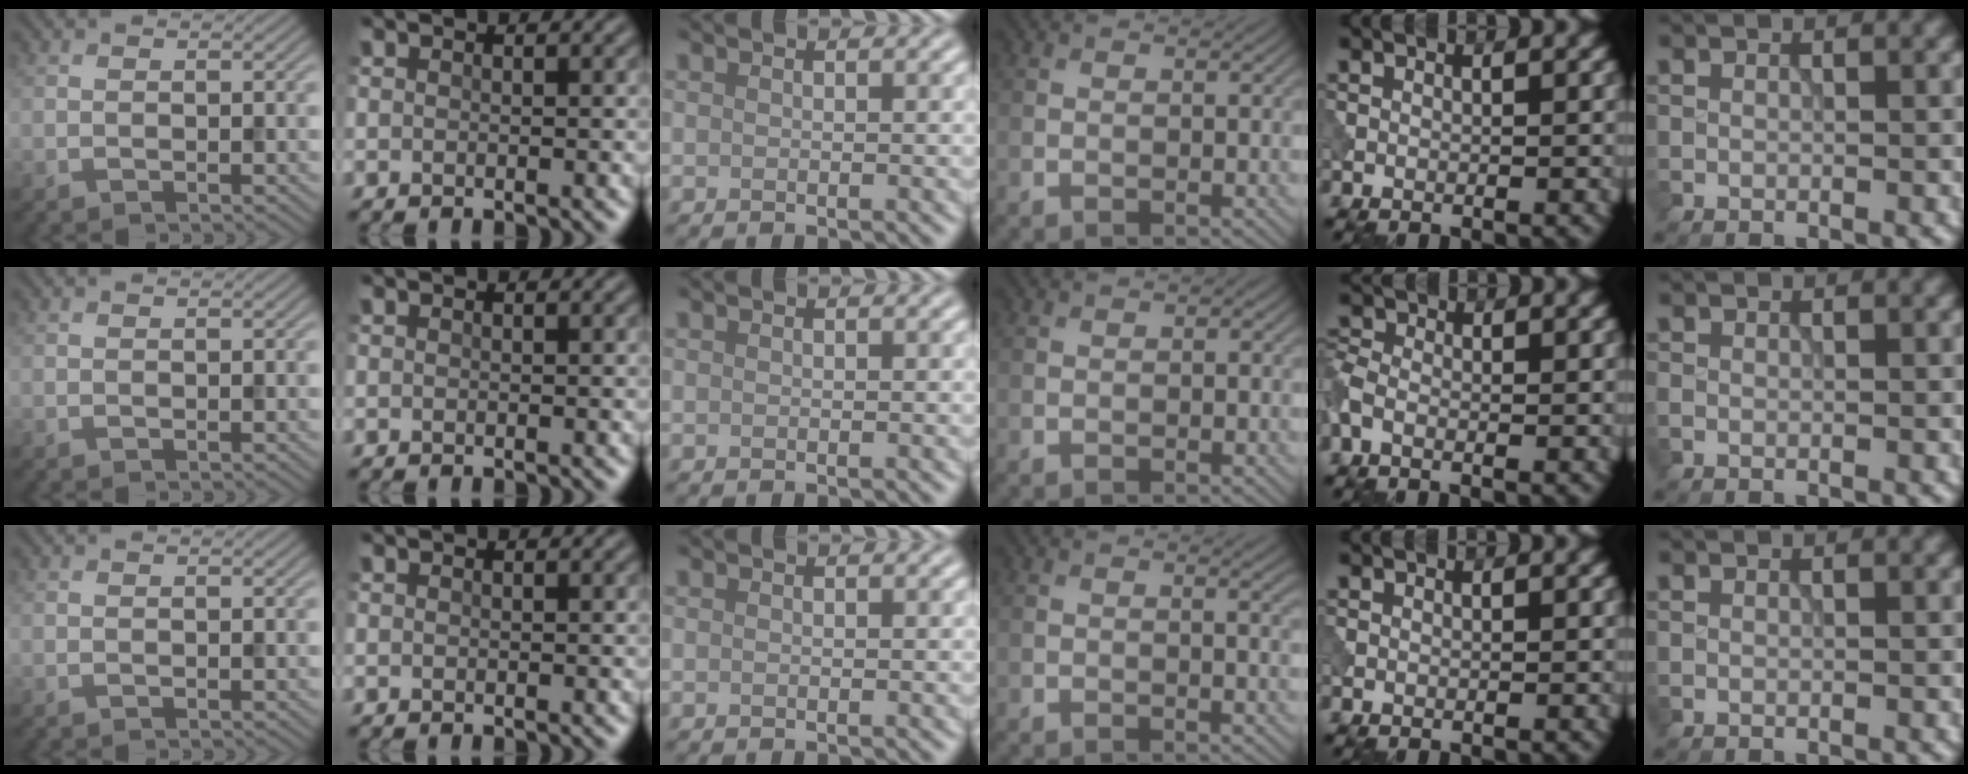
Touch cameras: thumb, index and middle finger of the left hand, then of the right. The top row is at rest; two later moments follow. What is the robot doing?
{"motion": "dispense", "object": "syringe"}